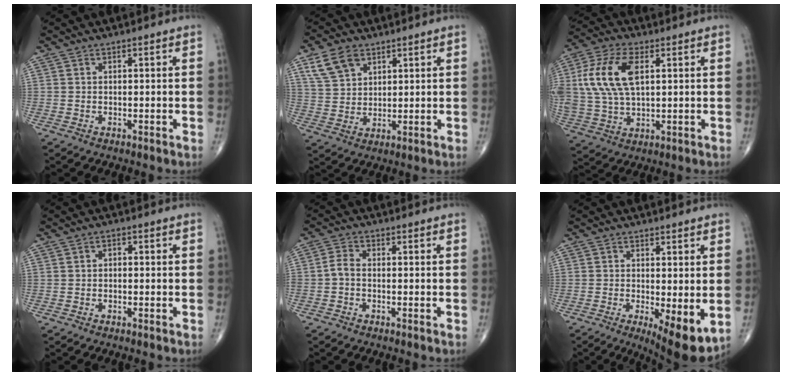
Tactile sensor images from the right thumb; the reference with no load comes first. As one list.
[{"total": 7.5, "force": [4.3, 4.8, 3.8], "torque": [-0.060, -0.014, 0.089]}, {"total": 14.6, "force": [3.4, 7.7, 12.0], "torque": [-0.261, 0.008, 0.068]}, {"total": 0.9, "force": [-0.2, 0.7, 0.6], "torque": [0.000, 0.004, -0.008]}, {"total": 2.5, "force": [-0.8, 1.4, 1.9], "torque": [-0.039, 0.006, -0.025]}, {"total": 8.9, "force": [-1.7, 2.8, 8.2], "torque": [-0.121, -0.026, -0.022]}]